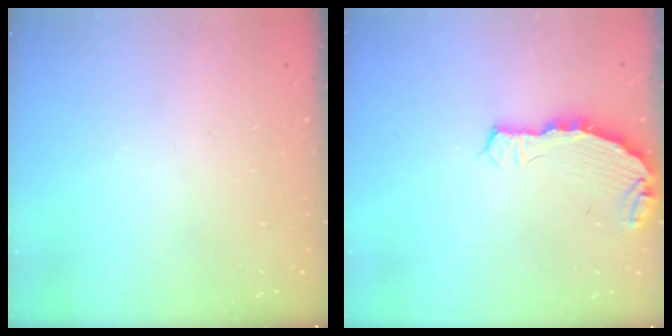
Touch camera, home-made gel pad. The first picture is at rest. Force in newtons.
{"total": 4.9, "press": 4.8, "slide": 1.1}